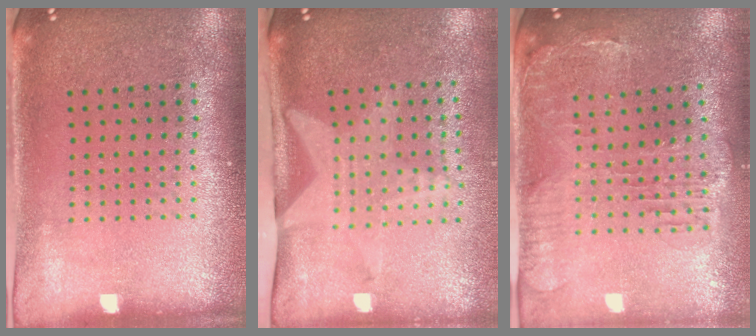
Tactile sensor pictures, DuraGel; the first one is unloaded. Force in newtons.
{"total": 2.0, "press": 1.5, "slide": 1.3}
{"total": 1.6, "press": 1.5, "slide": 0.5}